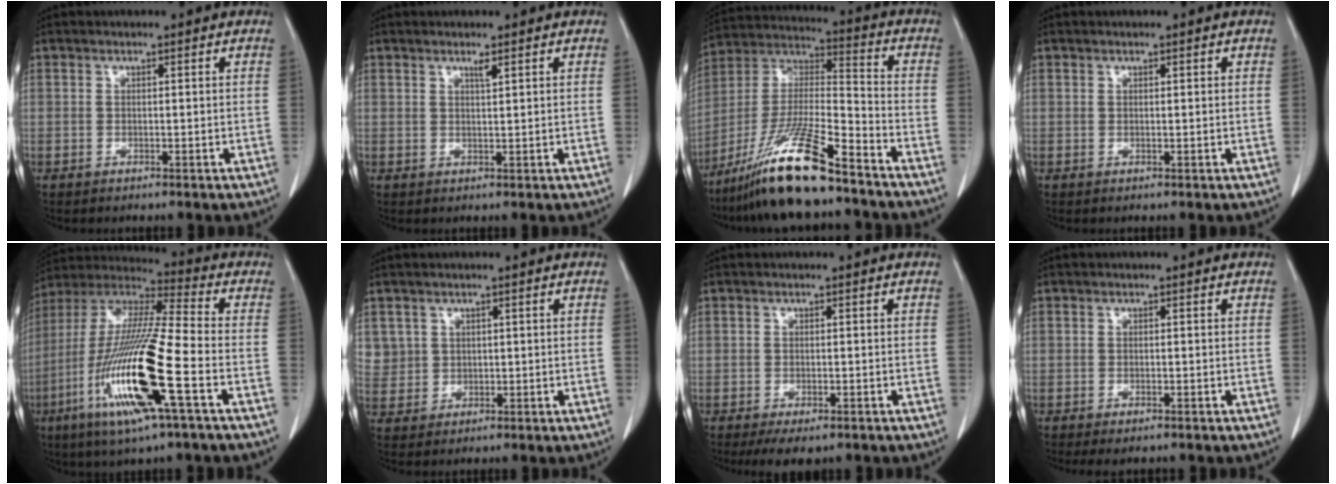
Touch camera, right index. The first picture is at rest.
{"total": 1.0, "force": [0.7, -0.1, 0.8], "torque": [-0.015, -0.004, 0.014]}
{"total": 16.7, "force": [-12.1, 1.1, 11.4], "torque": [-0.238, -0.023, -0.224]}
{"total": 0.0}
{"total": 20.4, "force": [-7.0, 1.1, 19.2], "torque": [-0.417, -0.033, -0.141]}
{"total": 4.0, "force": [1.5, 3.7, 0.0], "torque": [0.011, 0.004, 0.032]}
{"total": 3.4, "force": [-2.3, 1.4, 2.1], "torque": [-0.031, -0.007, -0.031]}
{"total": 2.7, "force": [-2.2, 0.7, 1.4], "torque": [-0.017, -0.005, -0.029]}